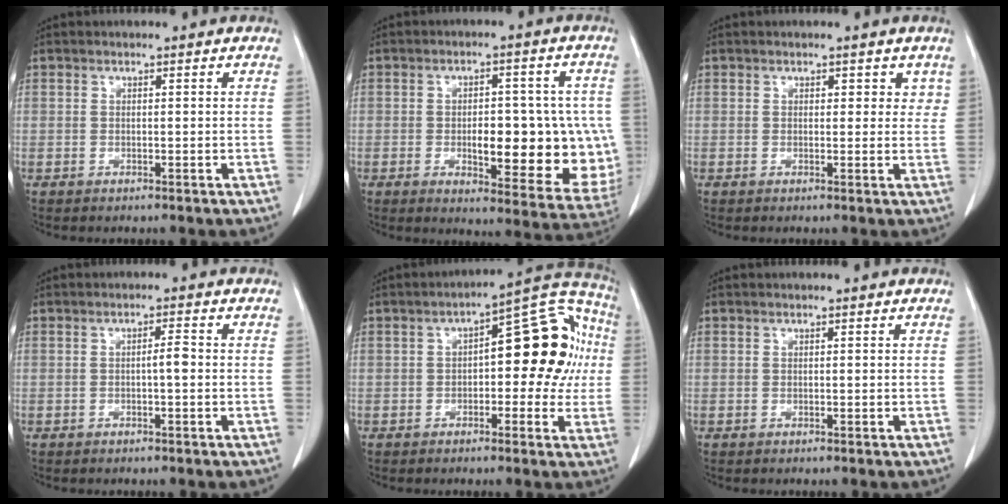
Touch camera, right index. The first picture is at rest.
{"total": 15.9, "force": [-1.8, 6.2, 14.5], "torque": [-0.134, 0.015, 0.000]}
{"total": 2.4, "force": [1.2, 1.6, 1.3], "torque": [-0.001, 0.000, 0.012]}
{"total": 1.6, "force": [-0.2, 0.1, 1.6], "torque": [-0.021, 0.004, -0.002]}
{"total": 14.8, "force": [1.1, 6.1, 13.5], "torque": [-0.168, 0.054, 0.015]}
{"total": 0.0}